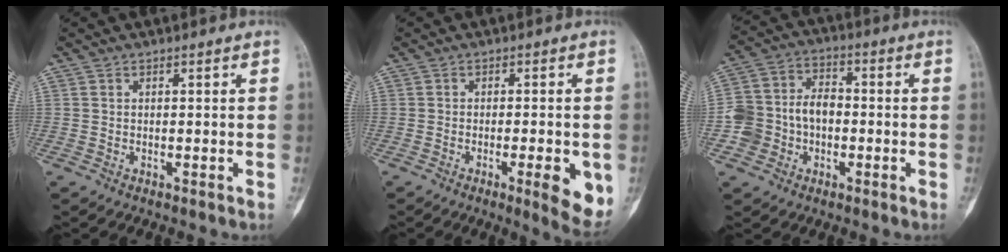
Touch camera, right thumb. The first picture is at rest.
{"total": 7.6, "force": [-2.3, 1.8, 7.0], "torque": [-0.085, -0.012, -0.027]}
{"total": 10.5, "force": [-2.3, 8.6, 5.6], "torque": [-0.089, 0.046, -0.048]}